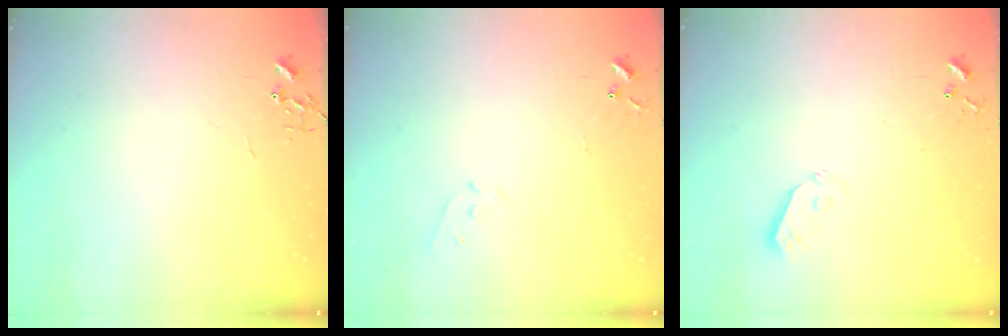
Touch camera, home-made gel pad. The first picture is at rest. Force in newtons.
{"total": 6.8, "press": 6.7, "slide": 0.5}
{"total": 5.5, "press": 5.4, "slide": 0.6}